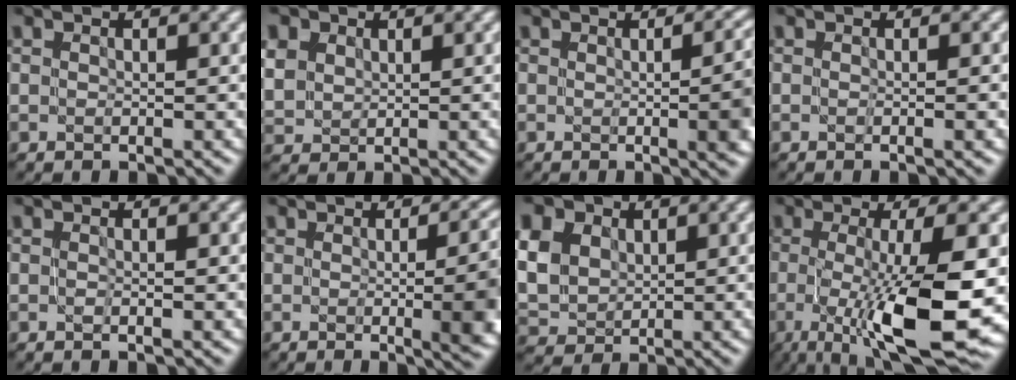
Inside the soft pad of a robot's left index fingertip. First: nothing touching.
{"total": 4.6, "force": [2.0, 3.5, 2.1], "torque": [-0.081, 0.018, 0.046]}
{"total": 7.7, "force": [-0.3, 3.1, 7.1], "torque": [-0.042, 0.005, -0.005]}
{"total": 1.7, "force": [-0.2, 0.5, 1.6], "torque": [-0.013, -0.006, -0.006]}
{"total": 0.6, "force": [-0.1, 0.1, 0.6], "torque": [-0.011, -0.004, -0.003]}
{"total": 11.3, "force": [-0.5, 4.9, 10.2], "torque": [-0.065, 0.002, -0.005]}
{"total": 12.4, "force": [4.8, 9.3, 6.6], "torque": [-0.160, 0.032, 0.079]}
{"total": 11.4, "force": [-2.3, 2.8, 10.8], "torque": [-0.172, -0.023, -0.036]}